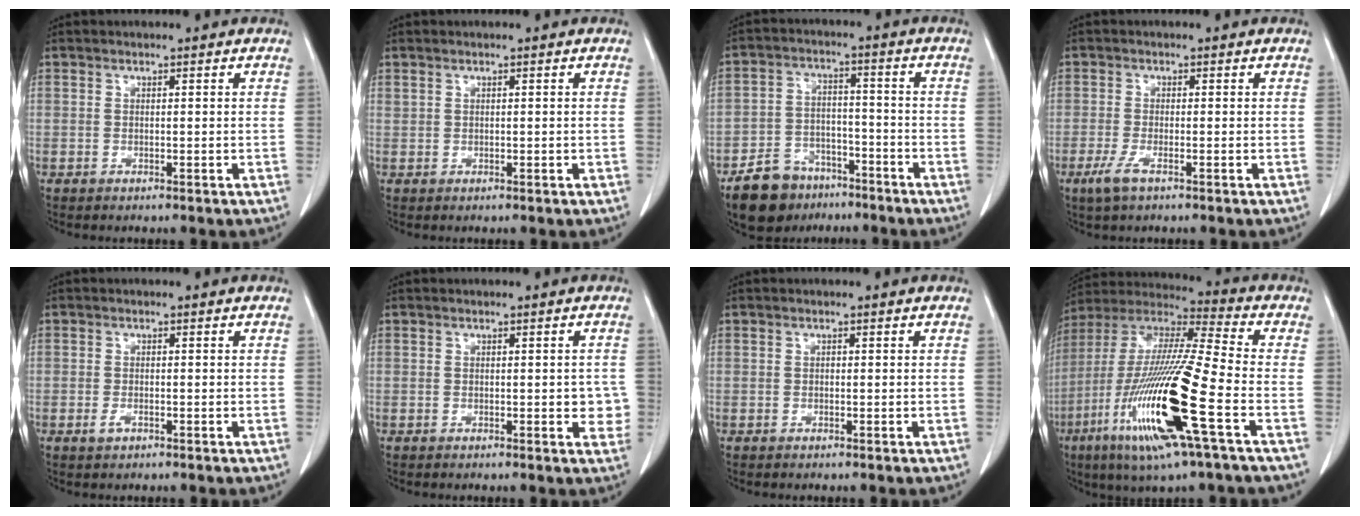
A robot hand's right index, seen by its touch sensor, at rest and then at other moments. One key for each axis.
{"total": 0.0}
{"total": 9.3, "fx": -6.8, "fy": 5.7, "fz": 2.7, "tx": -0.056, "ty": 0.009, "tz": -0.113}
{"total": 3.0, "fx": -1.7, "fy": 0.5, "fz": 2.4, "tx": -0.056, "ty": -0.007, "tz": -0.037}
{"total": 1.3, "fx": -0.6, "fy": 0.6, "fz": 0.9, "tx": -0.017, "ty": 0.000, "tz": -0.008}
{"total": 2.7, "fx": -0.2, "fy": 1.3, "fz": 2.3, "tx": -0.012, "ty": 0.002, "tz": -0.003}
{"total": 0.0}
{"total": 22.3, "fx": -7.9, "fy": 1.0, "fz": 20.9, "tx": -0.443, "ty": -0.037, "tz": -0.153}